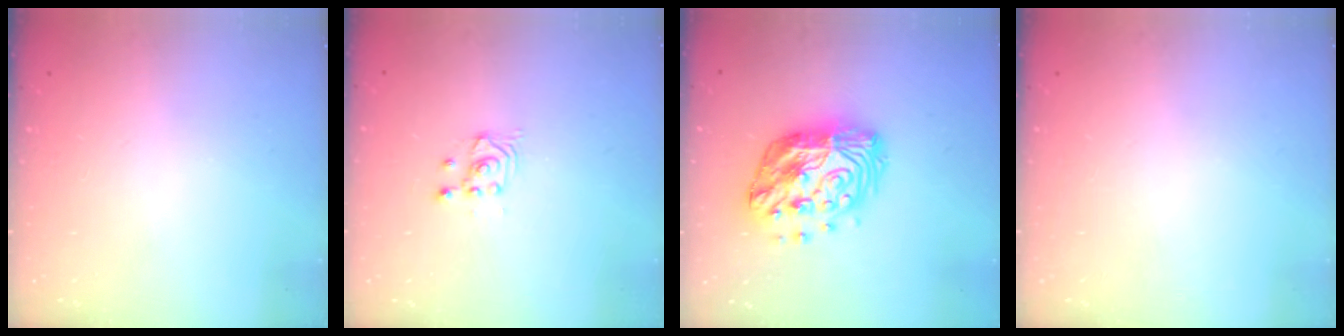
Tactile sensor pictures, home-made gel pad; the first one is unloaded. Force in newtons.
{"total": 2.7, "press": 2.7, "slide": 0.3}
{"total": 15.8, "press": 15.7, "slide": 1.3}
{"total": 0.0}